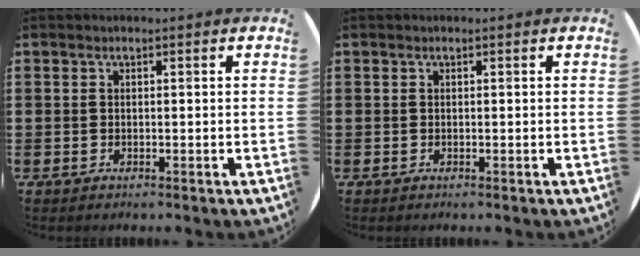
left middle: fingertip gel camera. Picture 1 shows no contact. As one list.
[{"total": 0.0}]